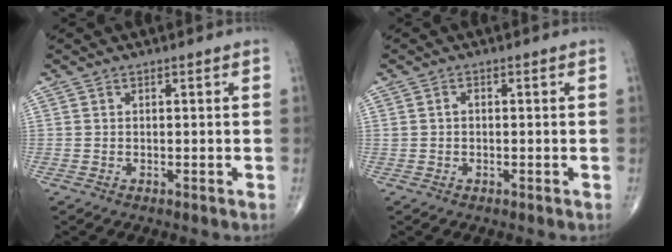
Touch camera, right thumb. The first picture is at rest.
{"total": 1.0, "force": [0.0, 0.7, 0.7], "torque": [-0.012, 0.003, 0.000]}